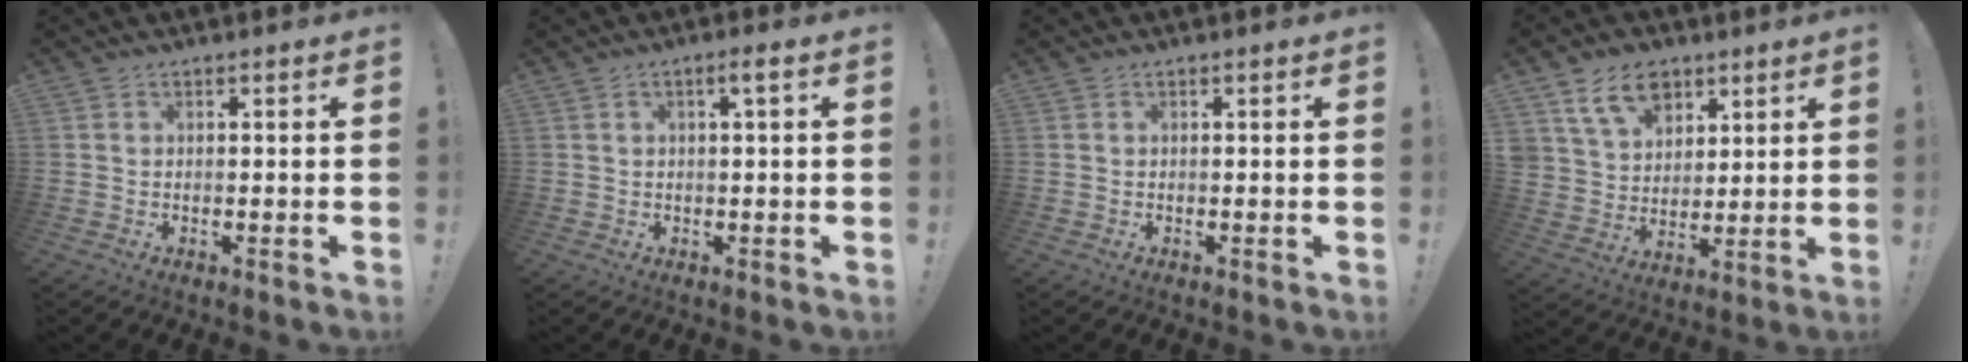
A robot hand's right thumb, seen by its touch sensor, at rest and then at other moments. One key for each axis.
{"total": 2.5, "fx": 0.5, "fy": 0.2, "fz": 2.5, "tx": -0.043, "ty": 0.002, "tz": 0.004}
{"total": 0.0}
{"total": 12.2, "fx": 7.1, "fy": 8.5, "fz": 4.9, "tx": -0.077, "ty": -0.032, "tz": 0.138}